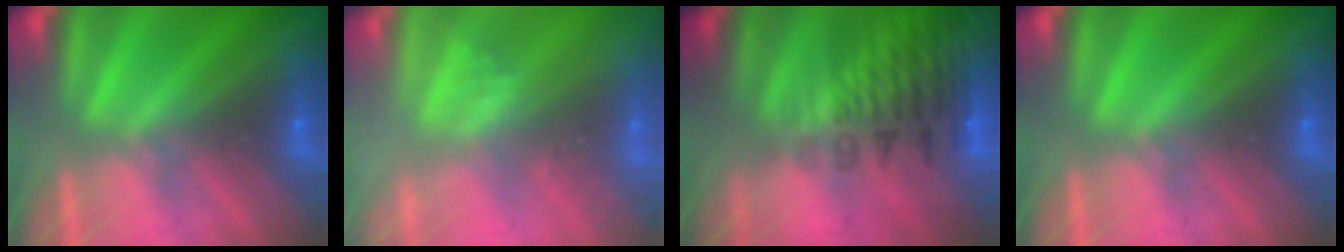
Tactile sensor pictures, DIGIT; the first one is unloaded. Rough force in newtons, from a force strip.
{"total": 2.1}
{"total": 9.1}
{"total": 0.0}